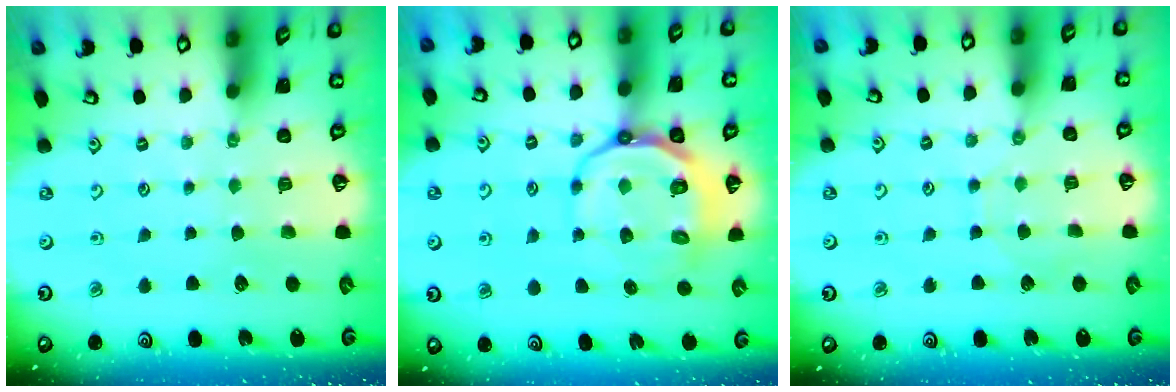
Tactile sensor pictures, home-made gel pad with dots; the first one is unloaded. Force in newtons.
{"total": 11.7, "press": 11.4, "slide": 2.8}
{"total": 2.8, "press": 2.8, "slide": 0.4}